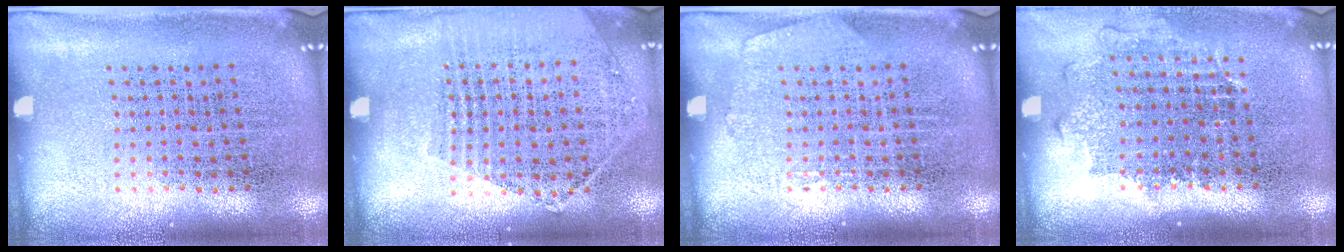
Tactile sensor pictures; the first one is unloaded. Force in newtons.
{"total": 1.1, "press": 1.1, "slide": 0.4}
{"total": 0.9, "press": 0.9, "slide": 0.0}
{"total": 1.1, "press": 1.0, "slide": 0.5}